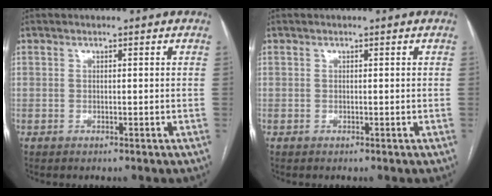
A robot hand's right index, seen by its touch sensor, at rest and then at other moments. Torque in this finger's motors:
{"motor_torque": [0.00, 0.00, 0.00, 0.00]}